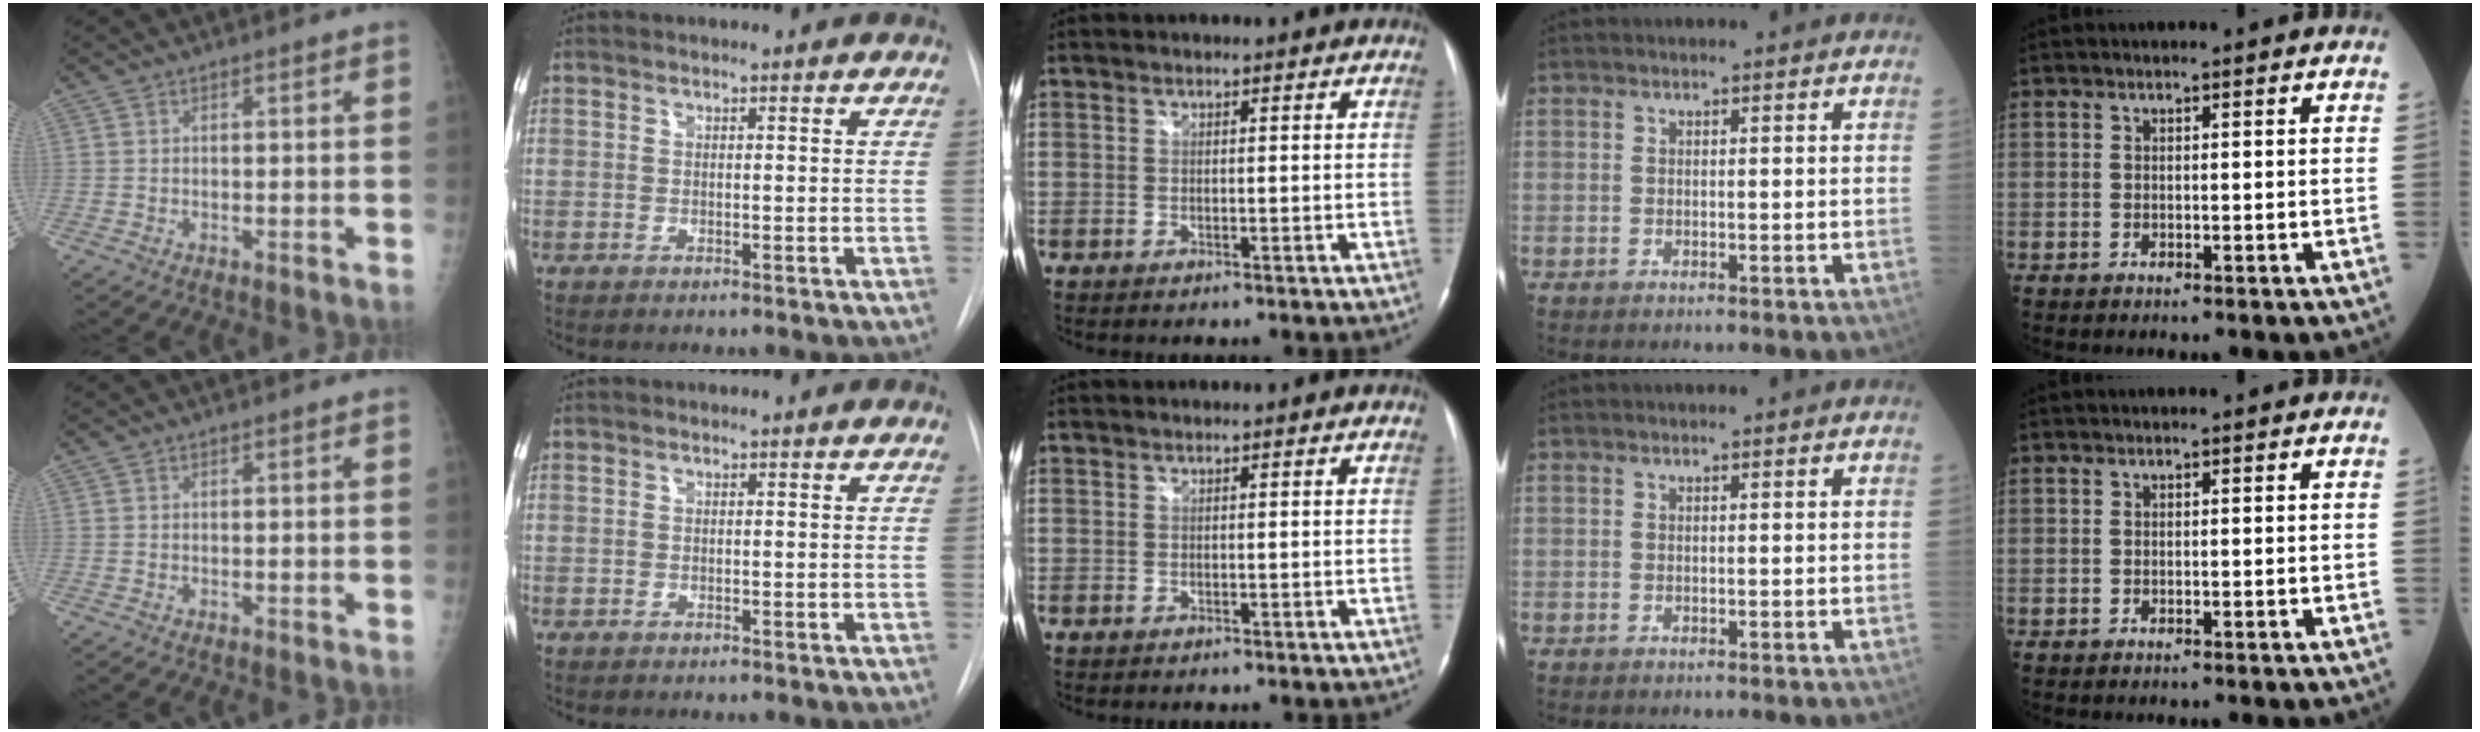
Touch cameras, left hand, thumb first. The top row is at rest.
{}